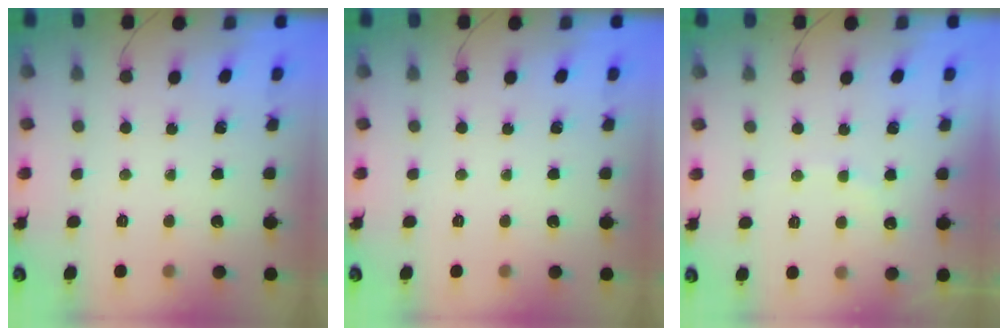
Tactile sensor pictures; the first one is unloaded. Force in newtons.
{"total": 0.0}
{"total": 5.5, "press": 5.4, "slide": 0.8}